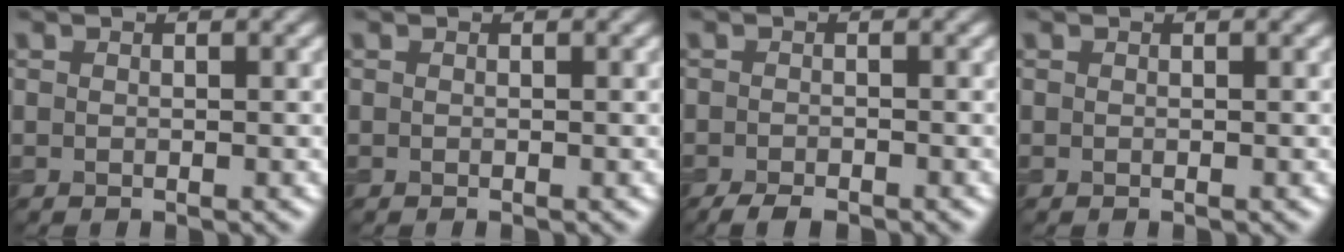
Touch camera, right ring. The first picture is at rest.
{"total": 0.0}
{"total": 2.4, "force": [-1.9, 0.7, 1.3], "torque": [-0.025, -0.003, -0.035]}
{"total": 0.0}